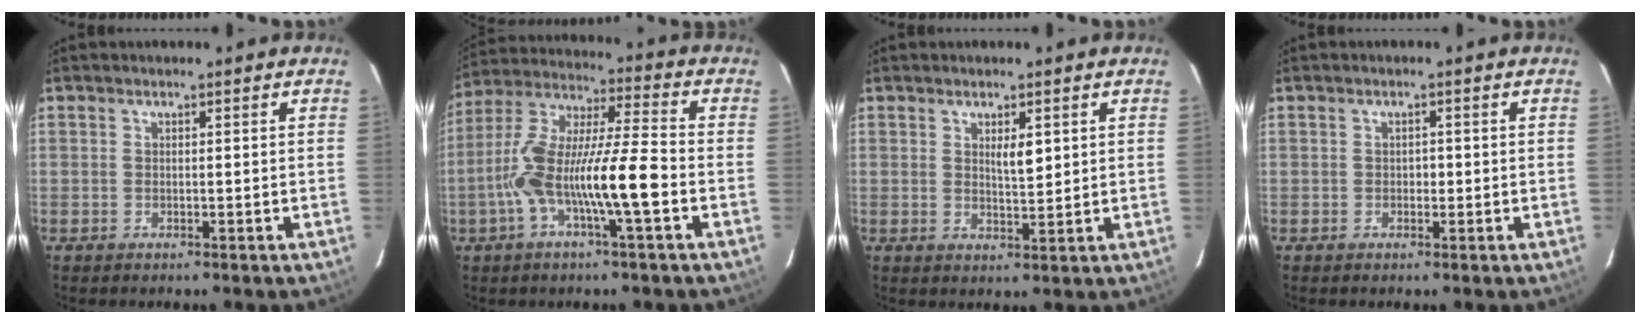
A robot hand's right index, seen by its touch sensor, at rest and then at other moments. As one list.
[{"total": 14.4, "force": [-4.2, 1.3, 13.7], "torque": [-0.271, 0.014, -0.081]}, {"total": 2.9, "force": [1.1, 0.8, 2.5], "torque": [-0.044, -0.004, 0.021]}, {"total": 1.0, "force": [-0.2, 0.7, 0.7], "torque": [-0.008, 0.003, -0.003]}]